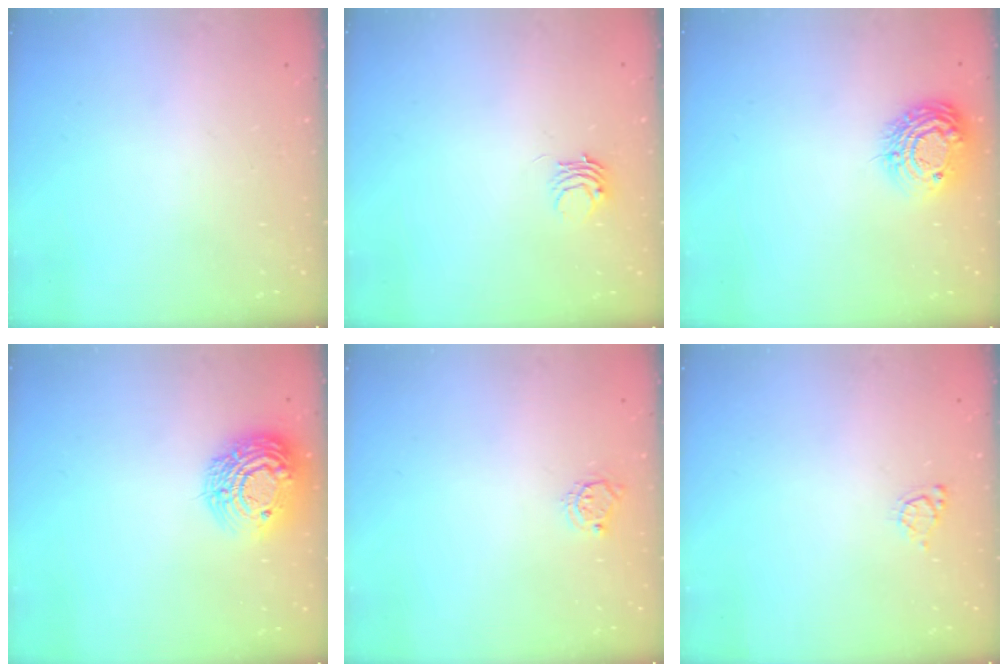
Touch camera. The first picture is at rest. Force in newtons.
{"total": 3.8, "press": 3.8, "slide": 0.1}
{"total": 11.9, "press": 11.9, "slide": 0.8}
{"total": 16.2, "press": 16.2, "slide": 1.2}
{"total": 4.8, "press": 4.8, "slide": 0.4}
{"total": 4.2, "press": 4.2, "slide": 0.3}